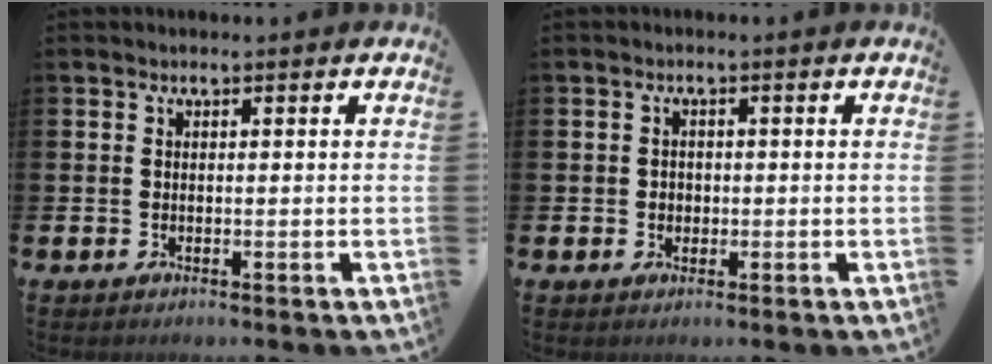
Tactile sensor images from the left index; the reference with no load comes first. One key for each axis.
{"total": 1.4, "fx": 0.0, "fy": 1.3, "fz": 0.5, "tx": 0.002, "ty": 0.004, "tz": -0.004}